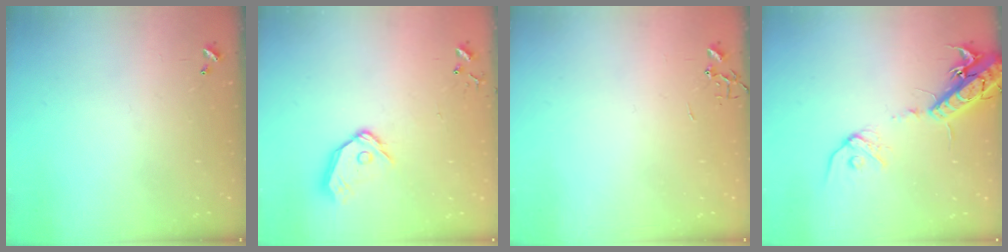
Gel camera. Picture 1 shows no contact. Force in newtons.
{"total": 11.5, "press": 11.4, "slide": 1.7}
{"total": 0.0}
{"total": 17.2, "press": 16.9, "slide": 3.1}